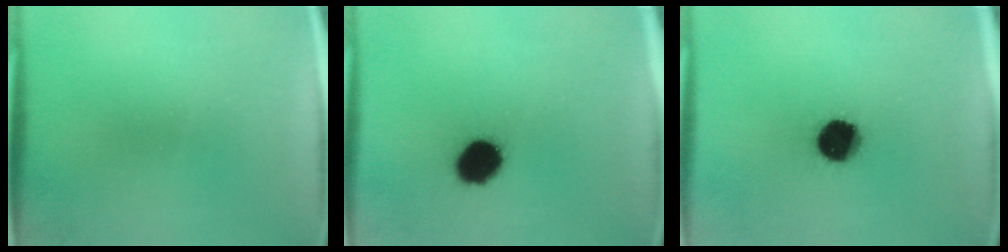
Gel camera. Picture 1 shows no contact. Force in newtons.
{"total": 10.0}
{"total": 12.8}